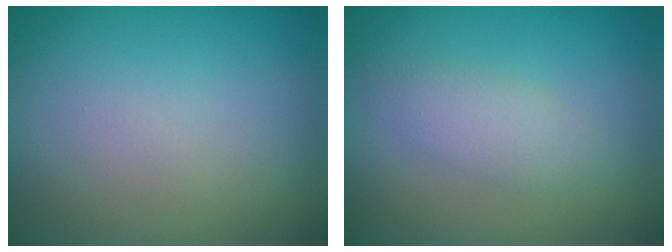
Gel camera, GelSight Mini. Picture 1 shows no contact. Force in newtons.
{"total": 2.0, "press": 2.0, "slide": 0.1}